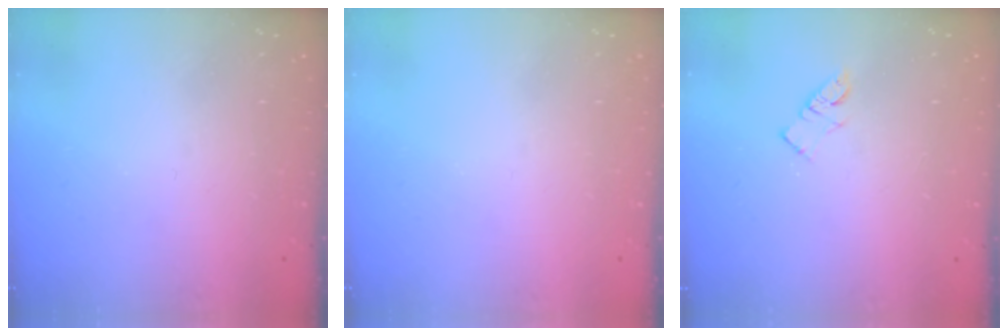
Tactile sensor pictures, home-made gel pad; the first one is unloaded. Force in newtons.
{"total": 0.0}
{"total": 4.0, "press": 4.0, "slide": 0.4}